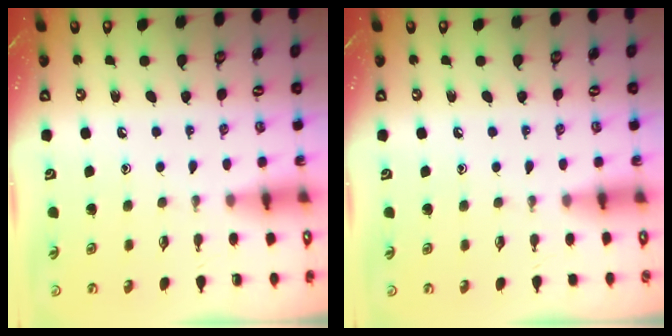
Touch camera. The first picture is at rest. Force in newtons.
{"total": 2.7, "press": 2.7, "slide": 0.5}